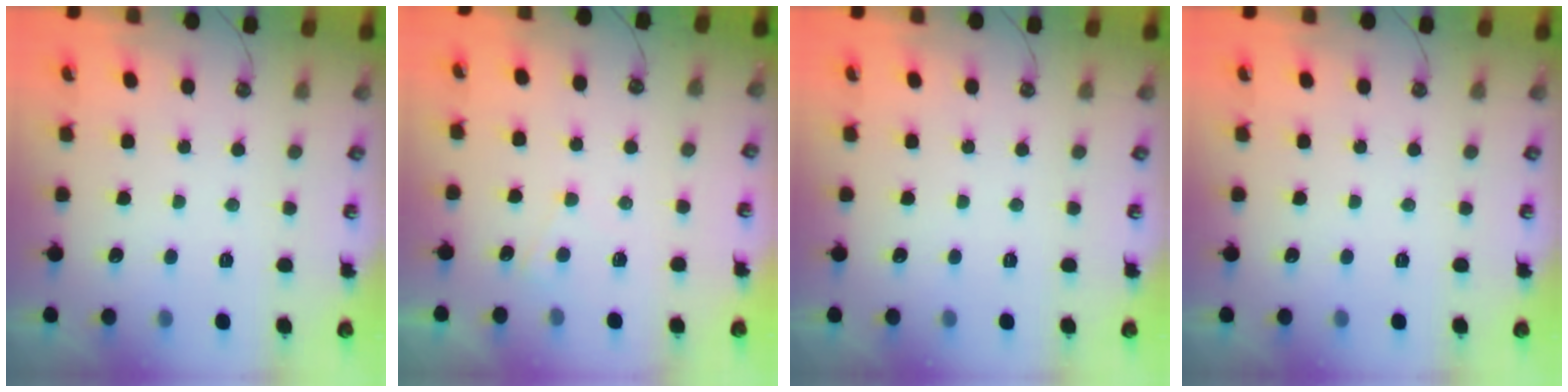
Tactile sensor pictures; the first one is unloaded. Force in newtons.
{"total": 2.4, "press": 2.4, "slide": 0.3}
{"total": 0.0}
{"total": 0.0}